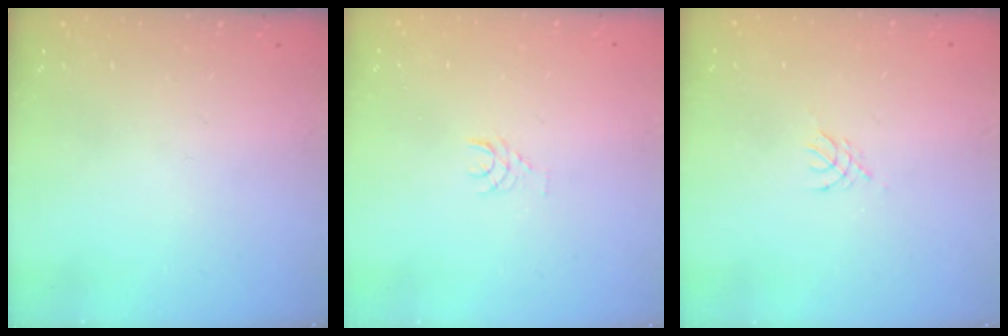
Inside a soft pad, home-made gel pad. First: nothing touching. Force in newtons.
{"total": 3.6, "press": 3.6, "slide": 0.3}
{"total": 2.8, "press": 2.7, "slide": 0.6}